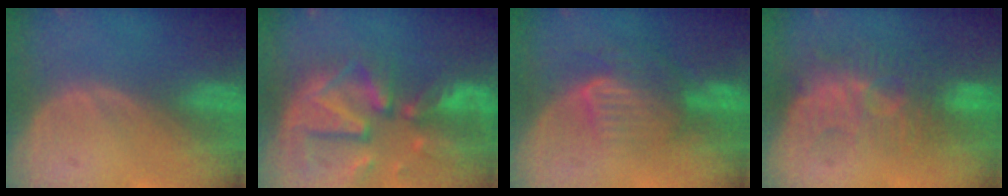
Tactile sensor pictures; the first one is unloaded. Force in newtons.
{"total": 12.3, "press": 10.6, "slide": 6.1}
{"total": 8.0, "press": 7.3, "slide": 3.3}
{"total": 9.3, "press": 8.5, "slide": 3.8}